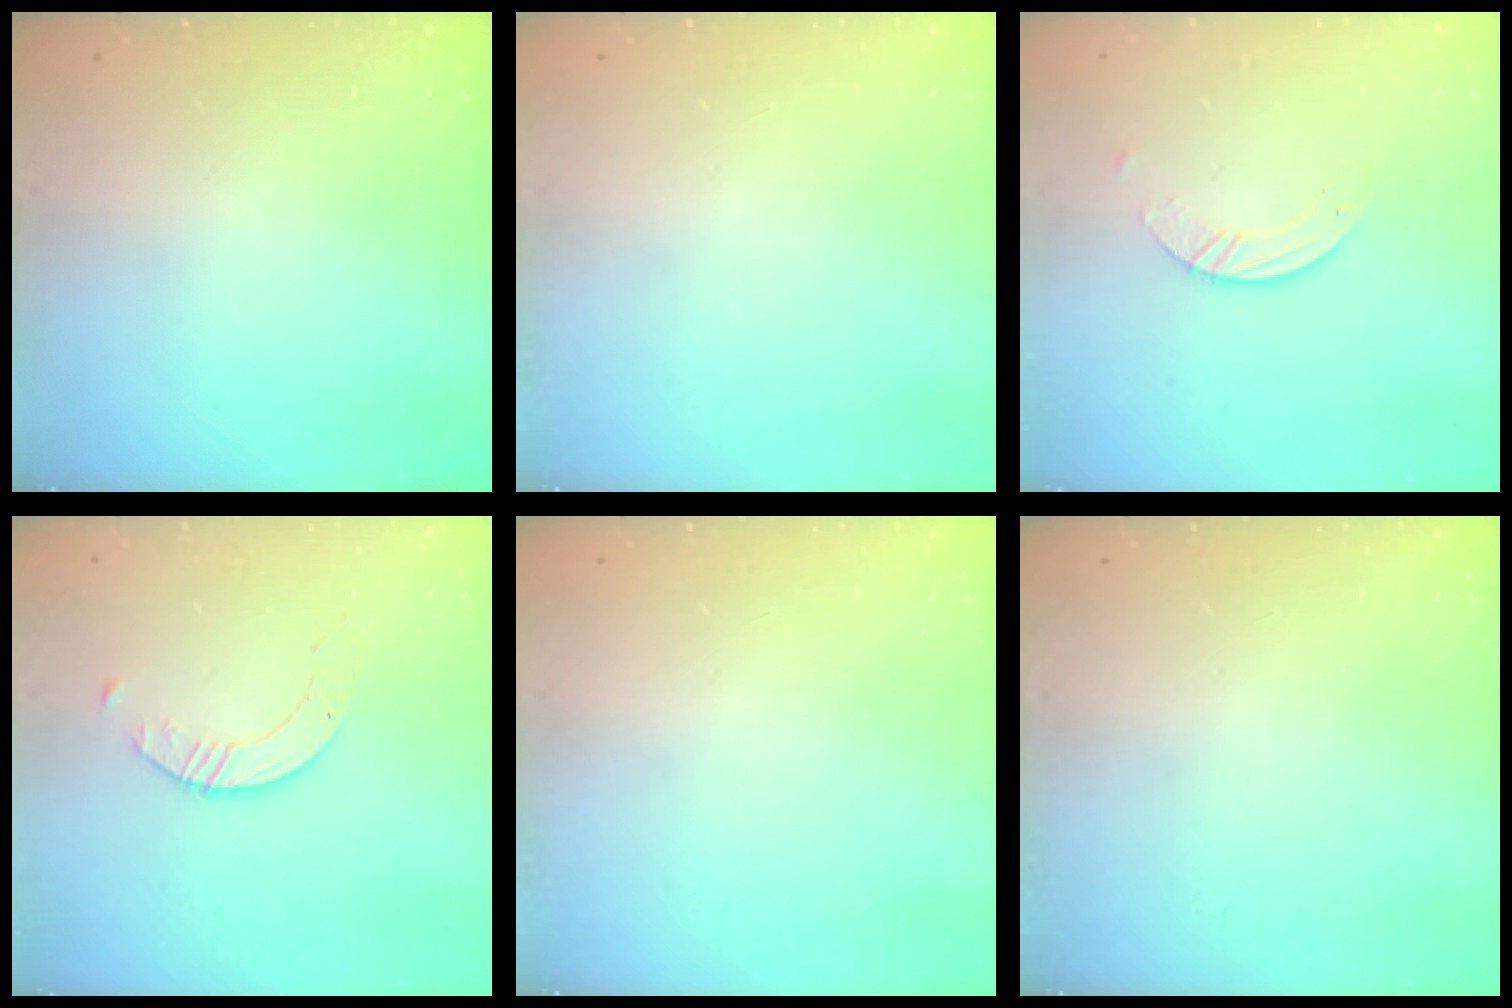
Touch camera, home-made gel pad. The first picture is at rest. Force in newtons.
{"total": 0.0}
{"total": 3.4, "press": 3.4, "slide": 0.1}
{"total": 2.6, "press": 2.6, "slide": 0.3}
{"total": 0.0}
{"total": 0.0}